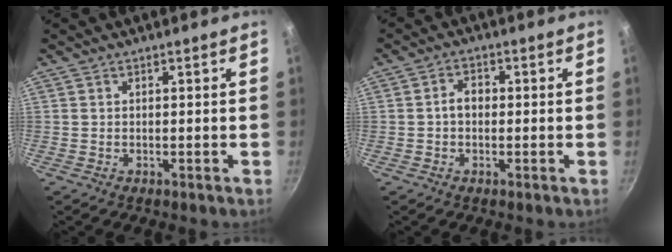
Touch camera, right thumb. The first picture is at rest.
{"total": 3.2, "force": [-0.2, 2.4, 2.2], "torque": [-0.024, 0.013, -0.007]}